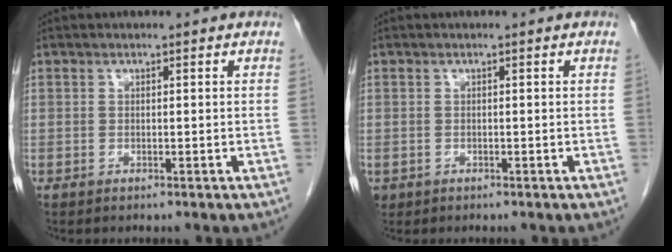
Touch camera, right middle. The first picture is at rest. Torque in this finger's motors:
{"motor_torque": [-0.13, 0.16, -0.07, -0.01]}